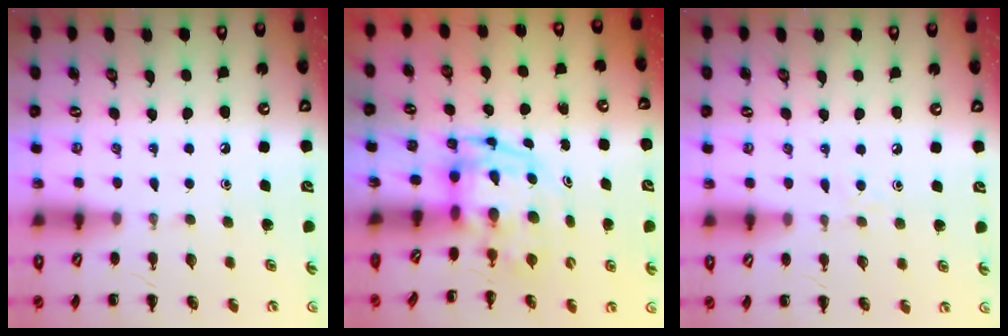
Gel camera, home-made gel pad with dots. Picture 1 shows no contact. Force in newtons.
{"total": 3.8, "press": 3.7, "slide": 0.6}
{"total": 3.1, "press": 2.9, "slide": 1.1}